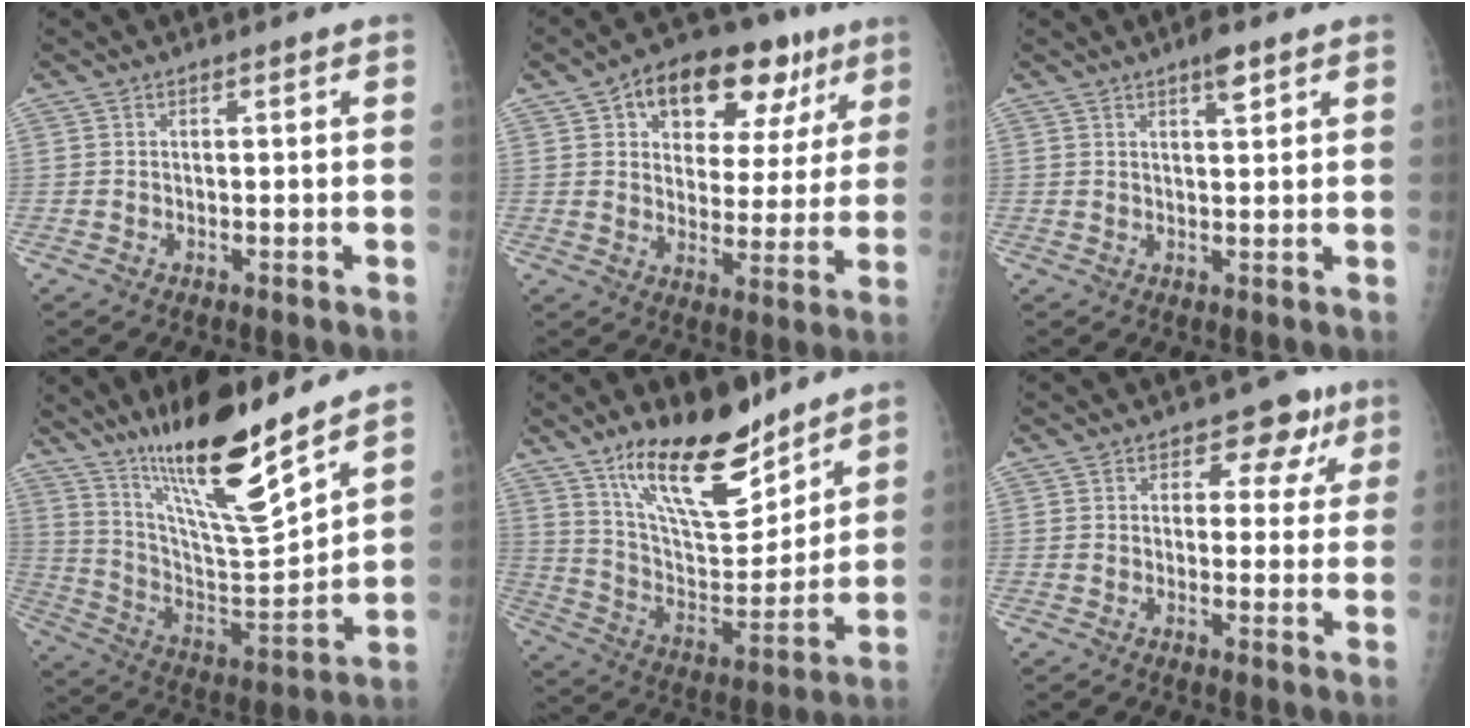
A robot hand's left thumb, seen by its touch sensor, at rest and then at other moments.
{"total": 19.0, "force": [9.4, 11.0, 12.4], "torque": [-0.123, -0.001, 0.133]}
{"total": 3.3, "force": [2.1, 0.8, 2.4], "torque": [-0.032, -0.010, 0.031]}
{"total": 20.8, "force": [15.5, 2.8, 13.7], "torque": [-0.208, -0.086, 0.279]}
{"total": 20.6, "force": [14.2, 7.8, 12.7], "torque": [-0.168, -0.087, 0.250]}
{"total": 7.1, "force": [3.4, 4.8, 3.9], "torque": [0.001, -0.006, 0.036]}